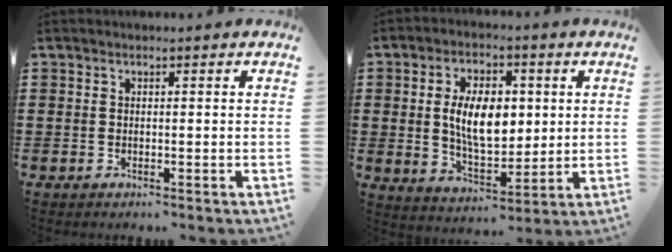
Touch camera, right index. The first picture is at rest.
{"total": 9.3, "force": [1.2, 5.2, 7.6], "torque": [-0.152, 0.005, 0.014]}